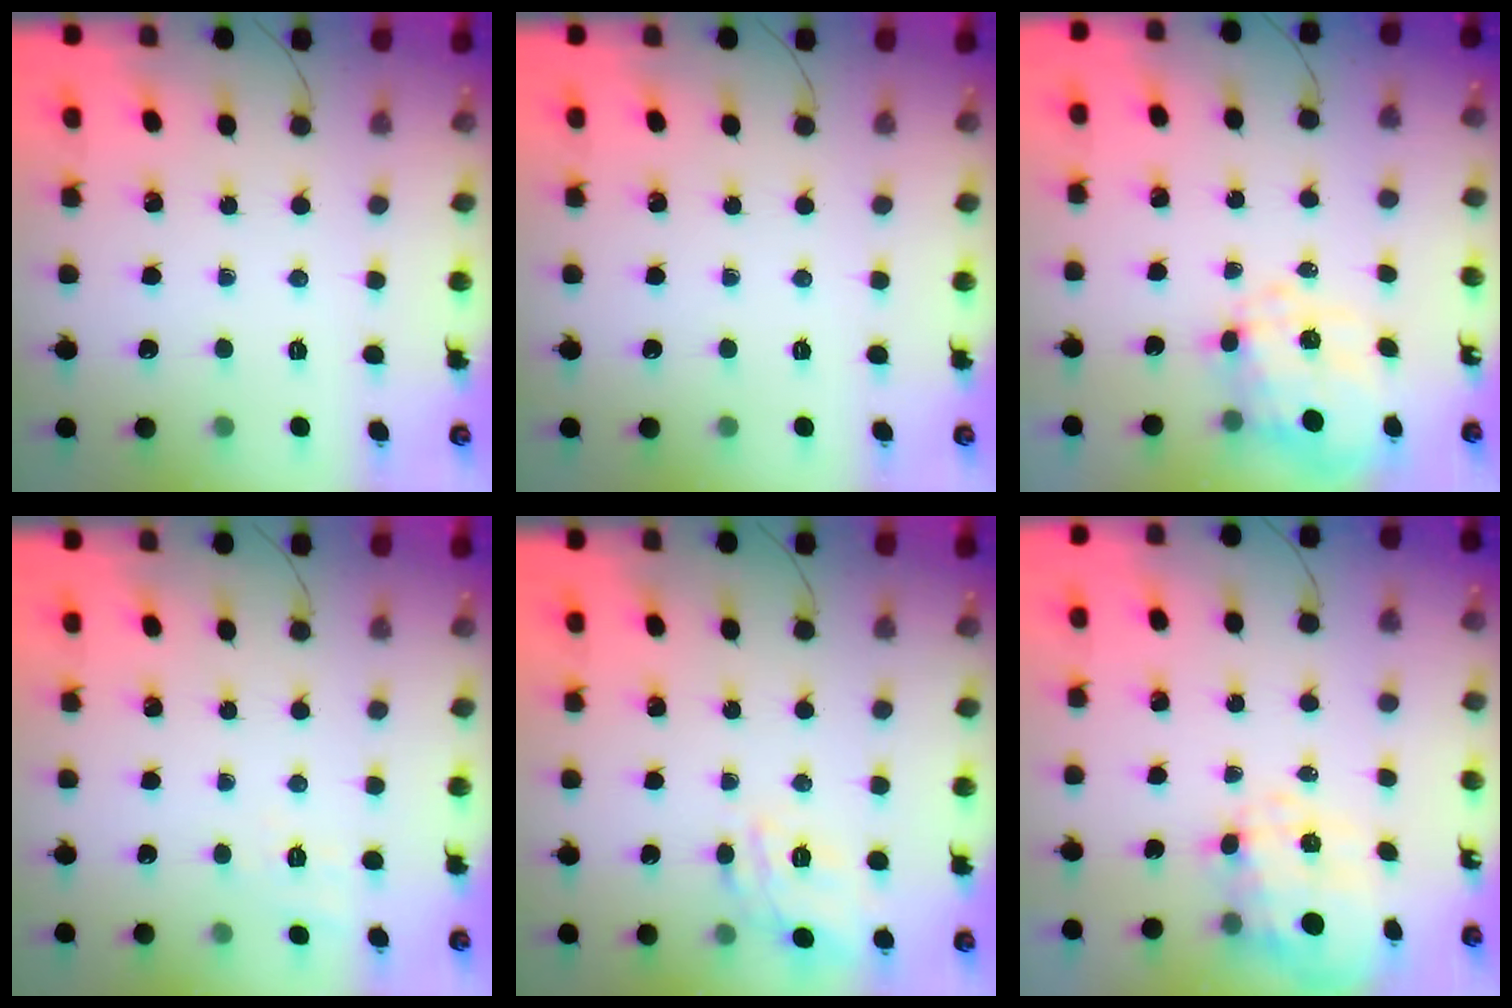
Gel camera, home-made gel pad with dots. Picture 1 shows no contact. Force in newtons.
{"total": 0.0}
{"total": 9.6, "press": 9.5, "slide": 1.7}
{"total": 7.4, "press": 7.1, "slide": 2.1}
{"total": 12.4, "press": 12.4, "slide": 0.5}
{"total": 9.3, "press": 9.2, "slide": 1.4}